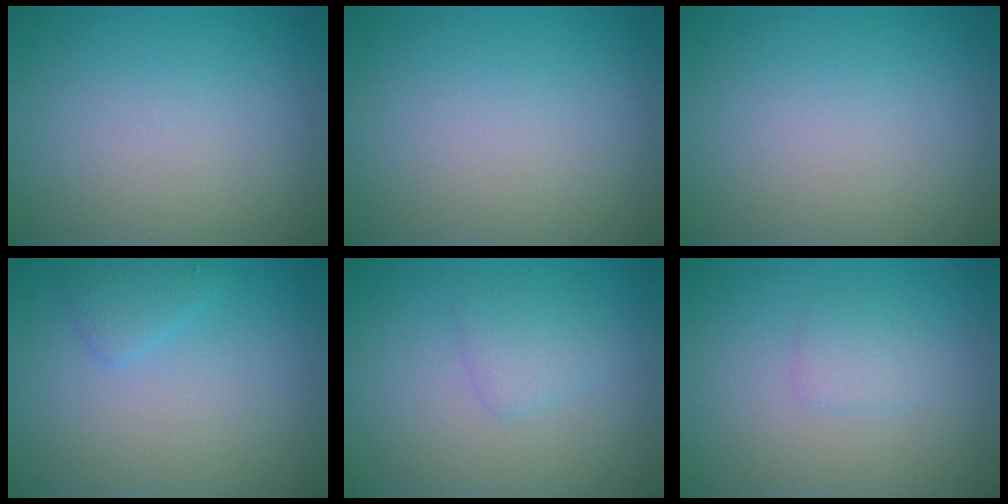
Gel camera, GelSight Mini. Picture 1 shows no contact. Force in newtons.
{"total": 0.0}
{"total": 0.0}
{"total": 1.4, "press": 1.4, "slide": 0.0}
{"total": 1.6, "press": 1.6, "slide": 0.1}
{"total": 1.3, "press": 1.2, "slide": 0.0}